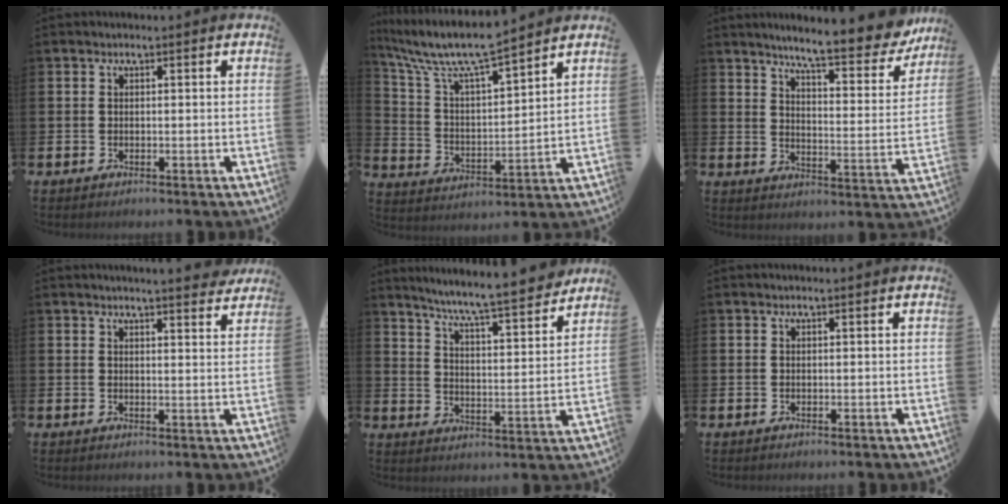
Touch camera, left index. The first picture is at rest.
{"total": 9.4, "force": [8.5, 1.1, 3.9], "torque": [-0.113, -0.051, 0.146]}
{"total": 8.4, "force": [7.6, 0.8, 3.4], "torque": [-0.074, -0.058, 0.127]}
{"total": 3.7, "force": [3.7, -0.4, 0.3], "torque": [-0.004, -0.024, 0.065]}
{"total": 7.7, "force": [7.2, -0.2, 2.7], "torque": [-0.075, -0.059, 0.121]}
{"total": 0.0}